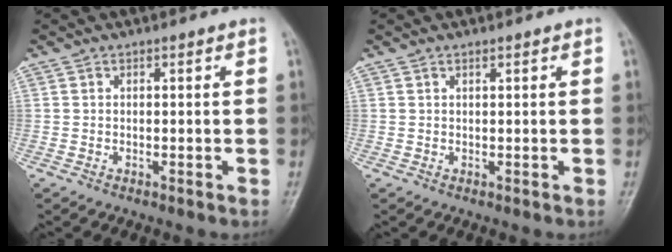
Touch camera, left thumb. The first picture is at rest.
{"total": 0.5, "force": [0.4, 0.1, 0.3], "torque": [-0.006, -0.002, 0.006]}